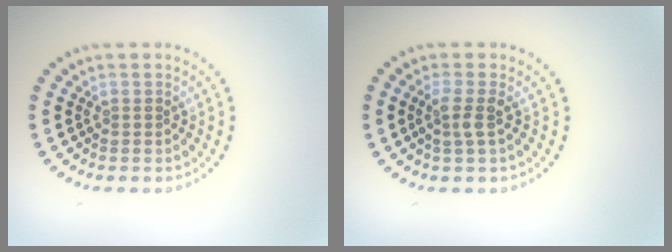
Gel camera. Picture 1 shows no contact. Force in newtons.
{"total": 1.7, "press": 1.4, "slide": 1.0}